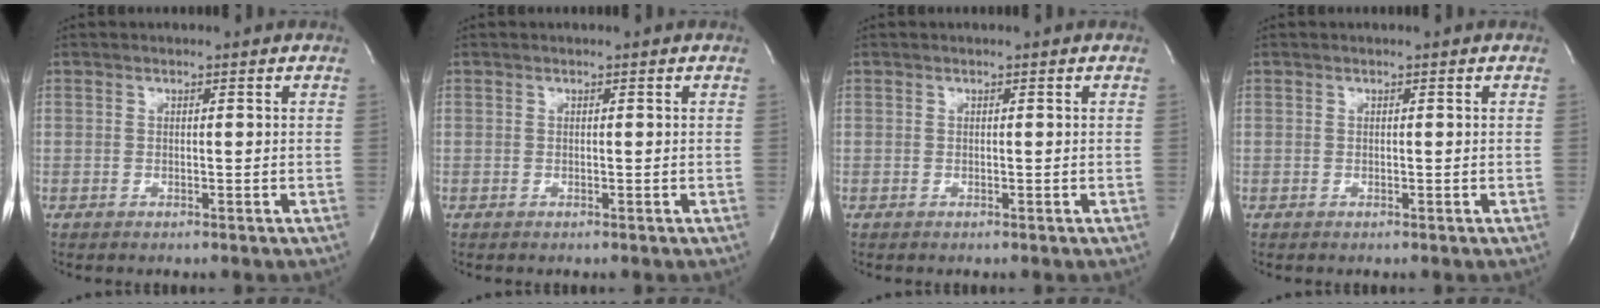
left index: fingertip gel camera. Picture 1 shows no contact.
{"total": 0.0}
{"total": 0.0}
{"total": 0.0}